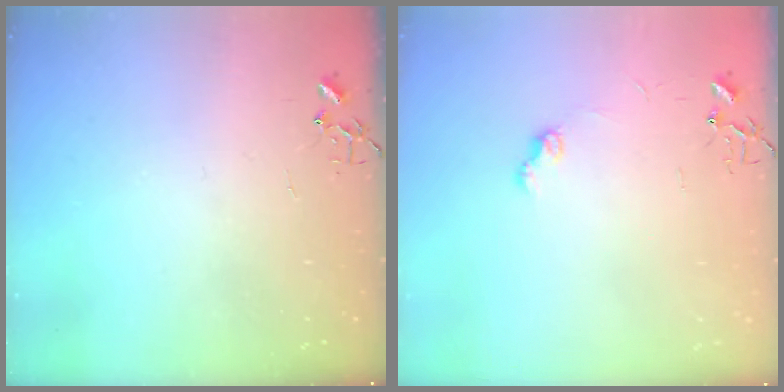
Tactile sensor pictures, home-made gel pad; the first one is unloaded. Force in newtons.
{"total": 6.9, "press": 6.9, "slide": 0.7}